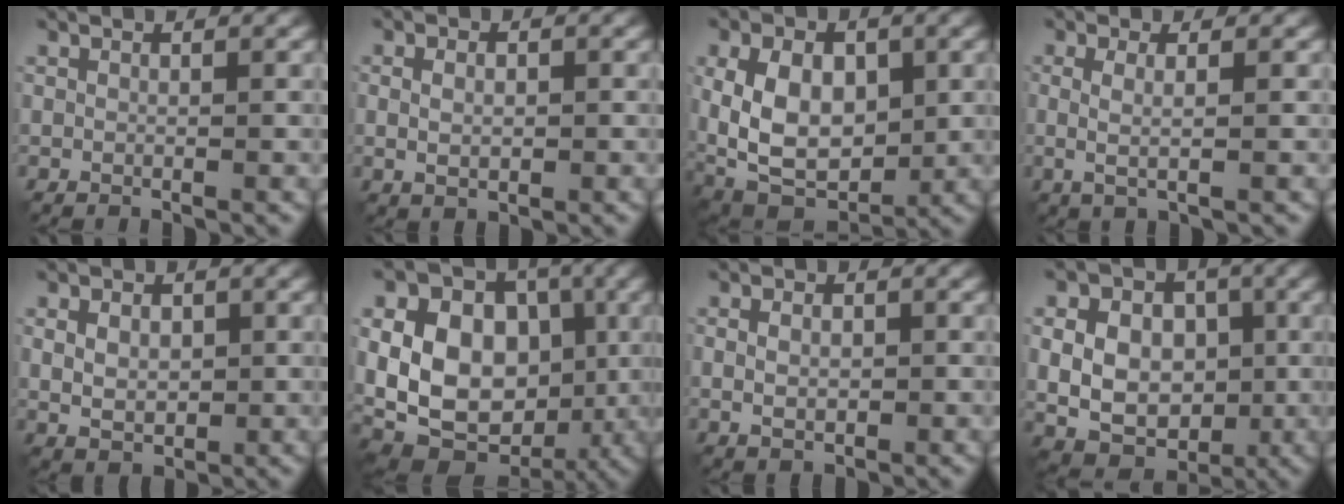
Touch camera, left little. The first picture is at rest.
{"total": 2.0, "force": [0.0, 1.4, 1.5], "torque": [-0.027, 0.000, 0.004]}
{"total": 10.9, "force": [0.4, 7.4, 8.0], "torque": [-0.162, 0.000, 0.010]}
{"total": 1.9, "force": [0.1, 0.5, 1.9], "torque": [-0.035, 0.004, -0.001]}
{"total": 3.3, "force": [0.3, 2.4, 2.2], "torque": [-0.041, -0.004, 0.008]}
{"total": 15.8, "force": [0.5, 12.4, 9.9], "torque": [-0.187, 0.022, 0.000]}
{"total": 2.4, "force": [-0.1, 1.7, 1.7], "torque": [-0.028, 0.000, 0.003]}
{"total": 11.5, "force": [0.8, 9.5, 6.5], "torque": [-0.108, 0.023, 0.004]}